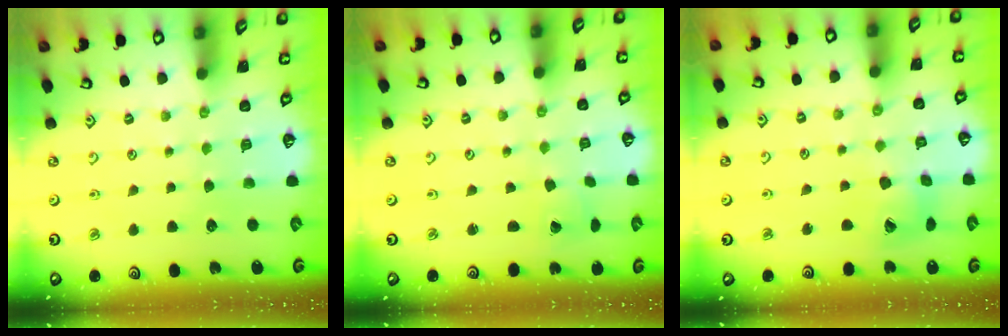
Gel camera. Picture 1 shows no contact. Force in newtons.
{"total": 1.8, "press": 1.8, "slide": 0.2}
{"total": 11.9, "press": 11.8, "slide": 1.4}